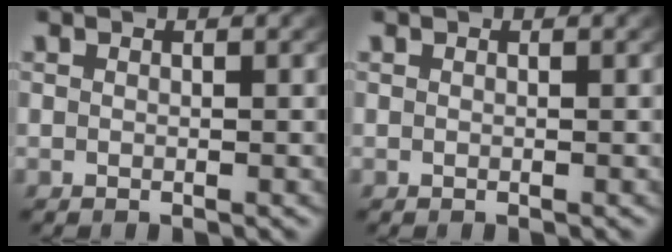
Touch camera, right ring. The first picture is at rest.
{"total": 0.0}